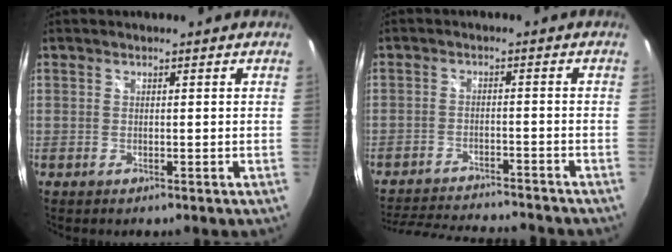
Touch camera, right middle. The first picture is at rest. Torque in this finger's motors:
{"motor_torque": [1.07, -1.07, 0.11, 0.05]}